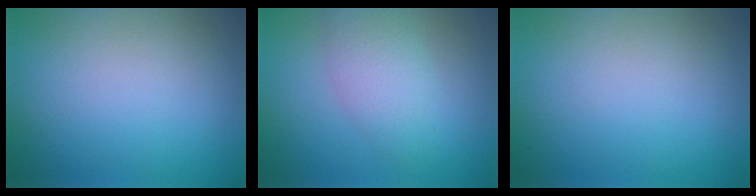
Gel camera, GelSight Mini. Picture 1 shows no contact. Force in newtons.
{"total": 3.4, "press": 3.3, "slide": 0.1}
{"total": 0.0}